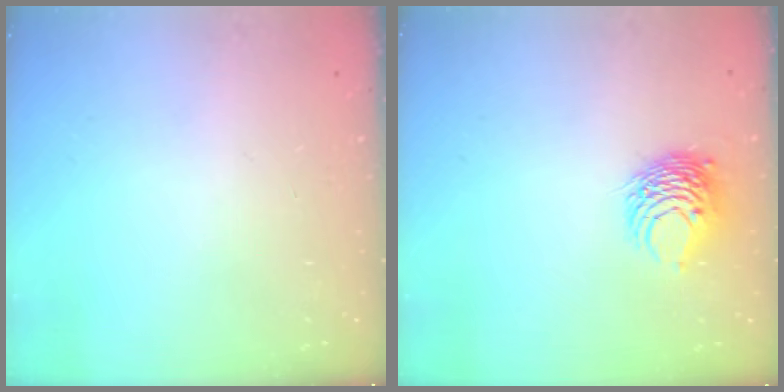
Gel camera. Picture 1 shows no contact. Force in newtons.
{"total": 8.2, "press": 8.1, "slide": 1.1}